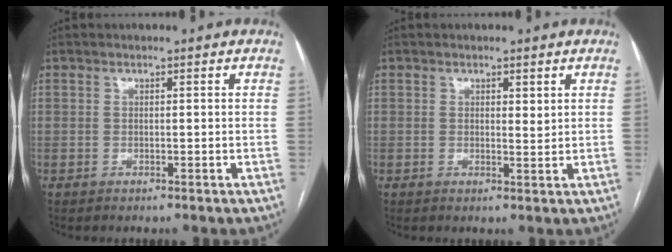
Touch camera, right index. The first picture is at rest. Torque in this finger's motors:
{"motor_torque": [-0.17, 0.15, -0.02, 0.00]}